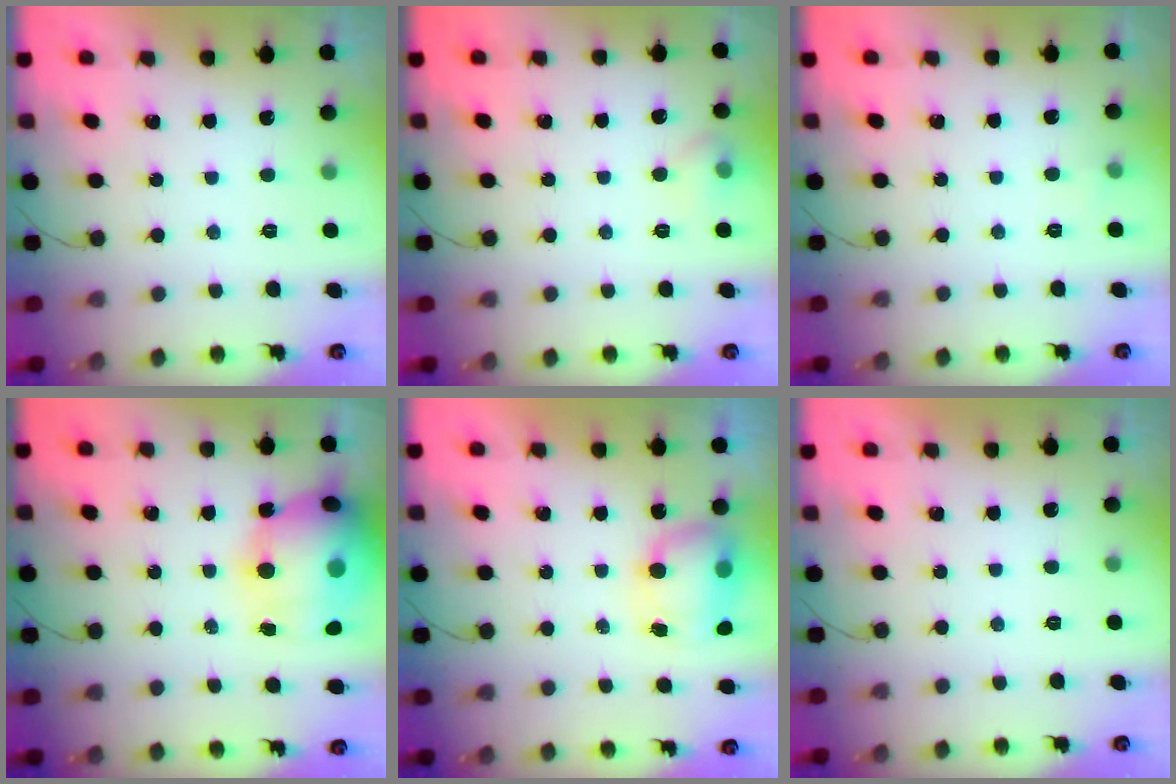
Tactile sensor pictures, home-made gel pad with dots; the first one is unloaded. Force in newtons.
{"total": 7.3, "press": 5.3, "slide": 5.0}
{"total": 2.5, "press": 2.4, "slide": 1.0}
{"total": 22.0, "press": 21.5, "slide": 4.7}
{"total": 7.7, "press": 7.6, "slide": 1.3}
{"total": 0.0}